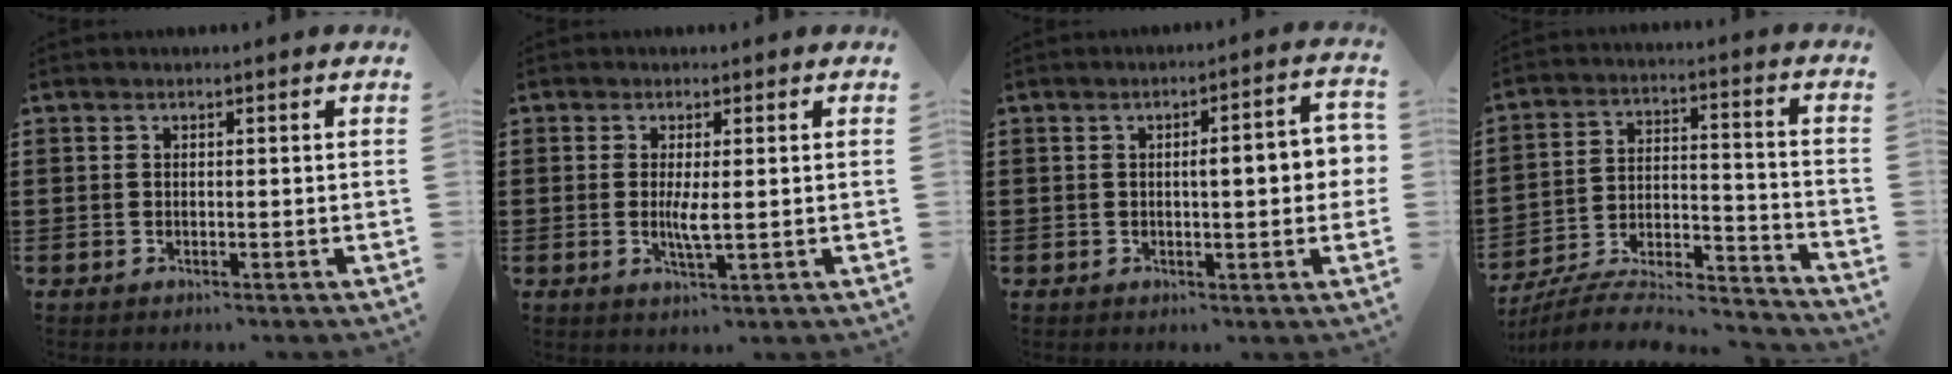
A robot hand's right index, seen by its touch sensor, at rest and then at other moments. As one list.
[{"total": 3.2, "force": [0.0, 0.4, 3.2], "torque": [-0.059, -0.005, -0.001]}, {"total": 5.1, "force": [0.1, 0.9, 5.0], "torque": [-0.072, -0.002, -0.006]}, {"total": 7.4, "force": [-6.6, 1.6, 2.9], "torque": [-0.049, 0.003, -0.130]}]